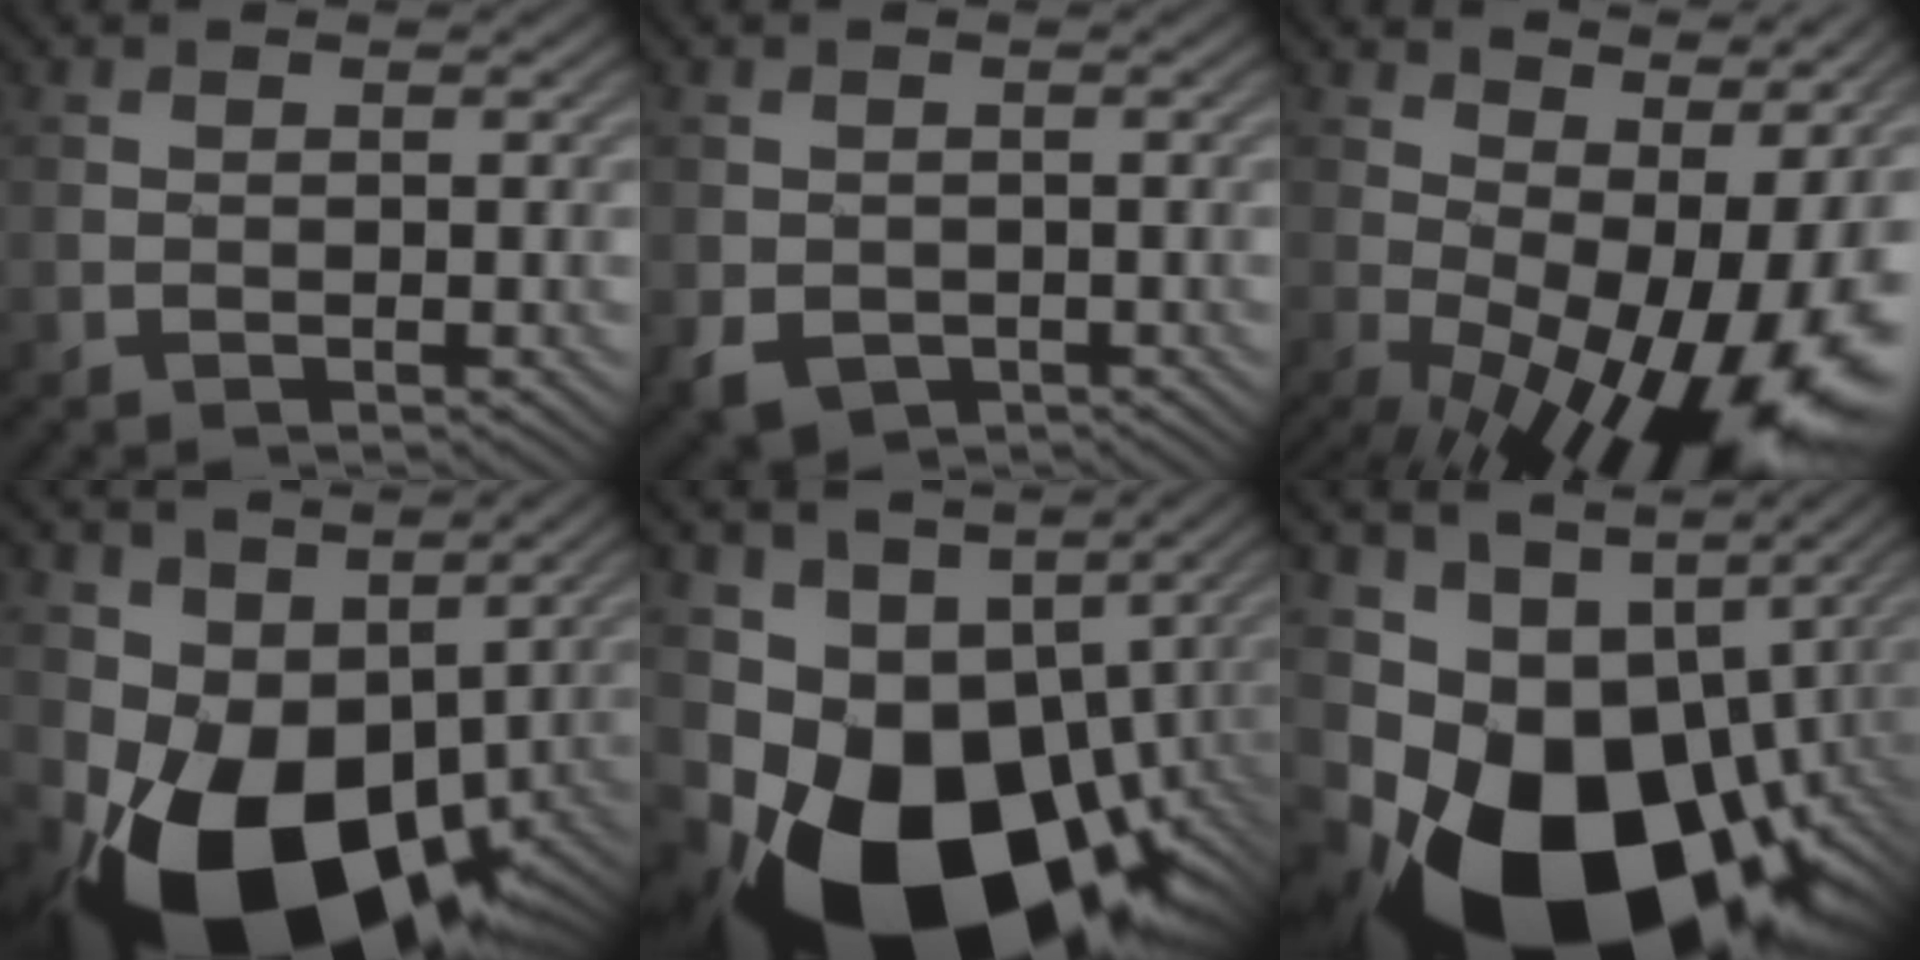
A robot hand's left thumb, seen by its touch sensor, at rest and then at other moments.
{"total": 3.5, "force": [-1.5, 2.7, 1.7], "torque": [-0.045, -0.018, -0.023]}
{"total": 16.1, "force": [0.6, 6.8, 14.6], "torque": [-0.200, -0.001, 0.032]}
{"total": 15.4, "force": [-3.6, 10.2, 10.9], "torque": [-0.210, -0.037, -0.041]}
{"total": 19.1, "force": [-6.8, 12.4, 12.8], "torque": [-0.244, -0.038, -0.095]}
{"total": 21.4, "force": [-8.6, 14.3, 13.5], "torque": [-0.257, -0.041, -0.122]}